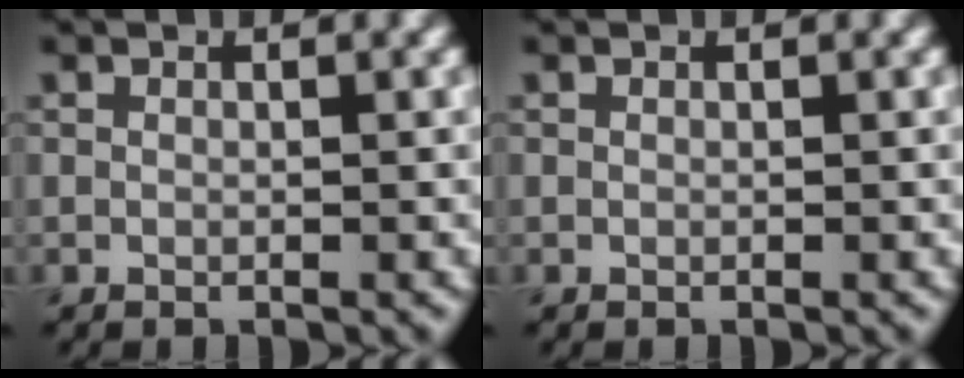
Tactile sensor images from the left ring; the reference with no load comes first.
{"total": 0.0}